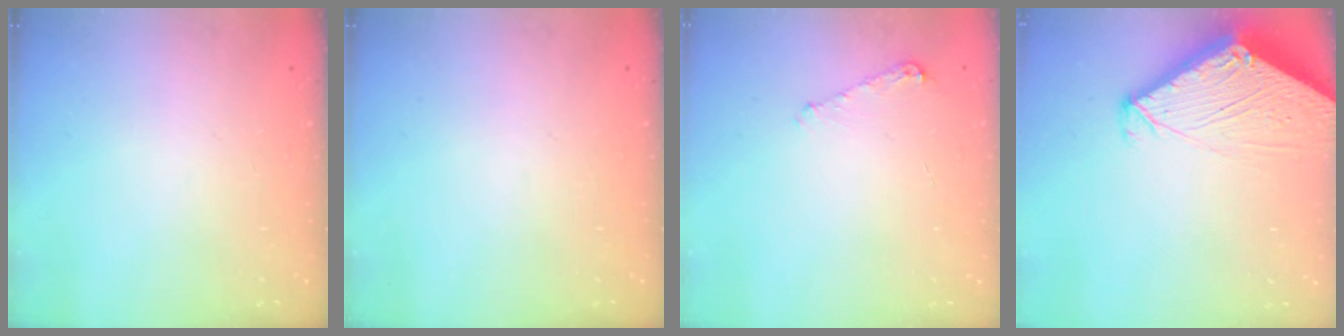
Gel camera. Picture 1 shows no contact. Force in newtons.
{"total": 0.0}
{"total": 5.3, "press": 5.2, "slide": 0.6}
{"total": 4.2, "press": 4.2, "slide": 0.4}